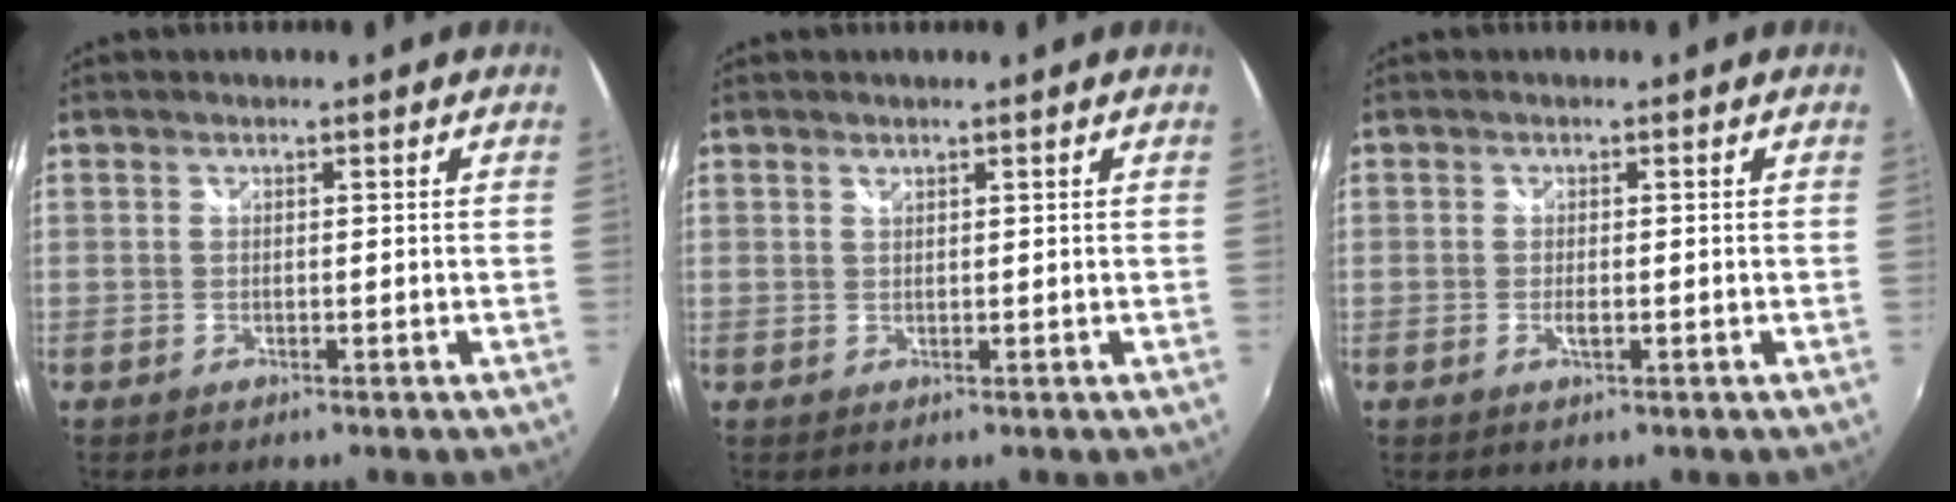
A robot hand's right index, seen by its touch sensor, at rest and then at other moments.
{"total": 0.7, "force": [0.6, 0.2, 0.3], "torque": [-0.005, 0.001, 0.010]}
{"total": 1.4, "force": [-0.4, 0.4, 1.2], "torque": [-0.024, -0.003, -0.008]}